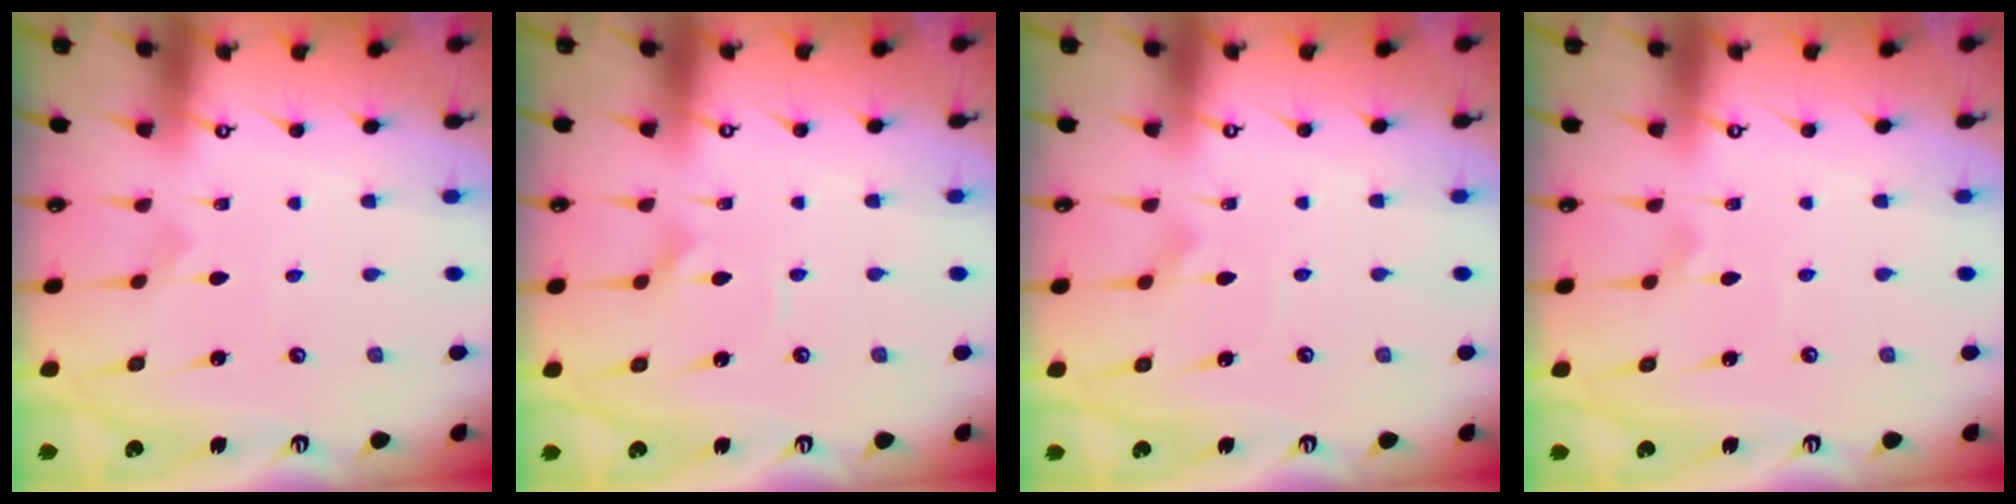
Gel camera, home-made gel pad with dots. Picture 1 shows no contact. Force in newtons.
{"total": 2.9, "press": 2.9, "slide": 0.1}
{"total": 2.0, "press": 2.0, "slide": 0.1}
{"total": 2.1, "press": 2.1, "slide": 0.1}